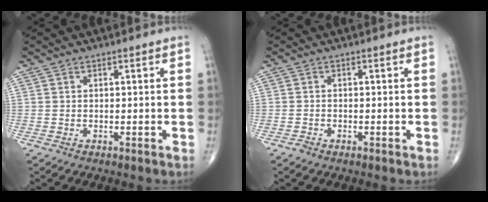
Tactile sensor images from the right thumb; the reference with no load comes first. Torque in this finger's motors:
{"motor_torque": [-0.06, 0.22, 0.13, 0.14, -0.02]}